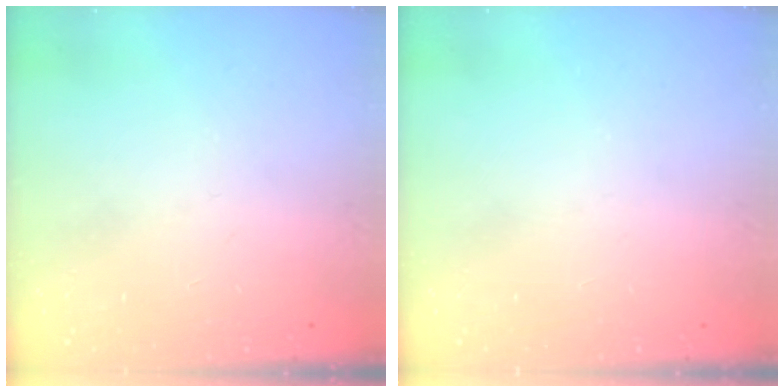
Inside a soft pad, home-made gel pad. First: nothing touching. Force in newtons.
{"total": 0.0}